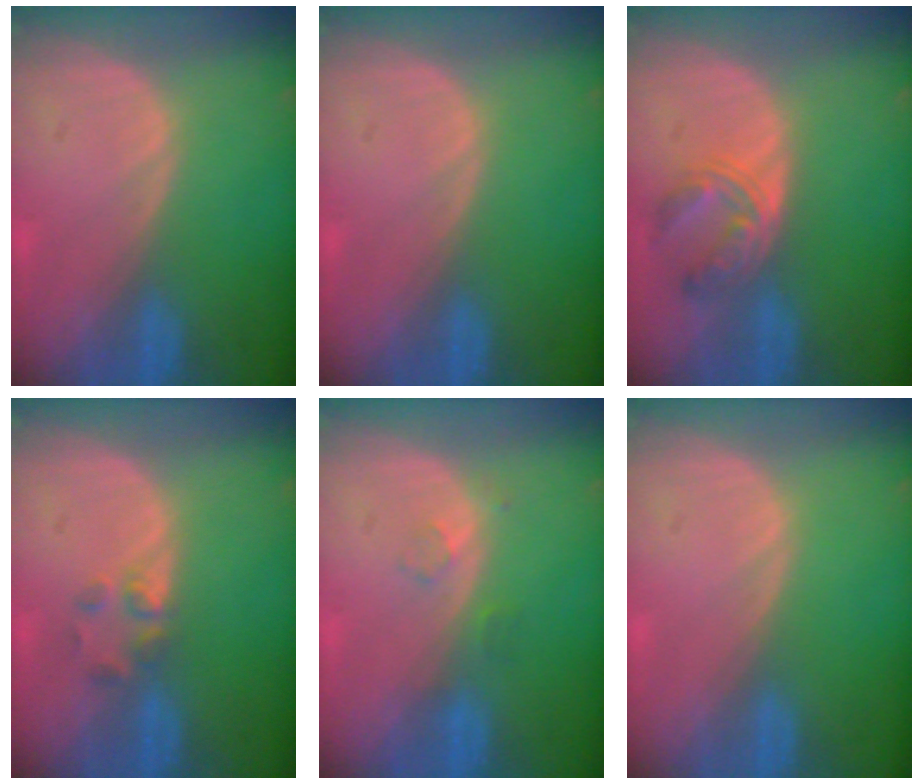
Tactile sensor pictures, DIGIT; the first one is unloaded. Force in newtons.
{"total": 0.0}
{"total": 5.4, "press": 5.1, "slide": 1.8}
{"total": 2.3, "press": 2.2, "slide": 0.8}
{"total": 1.7, "press": 1.7, "slide": 0.2}
{"total": 0.0}